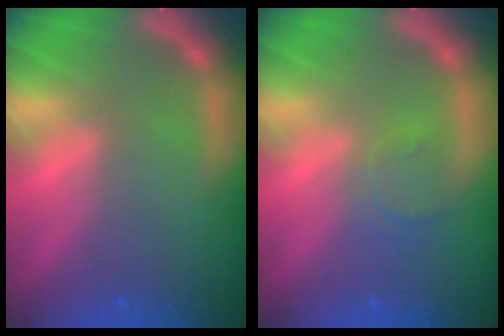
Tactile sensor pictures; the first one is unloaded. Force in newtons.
{"total": 2.4}